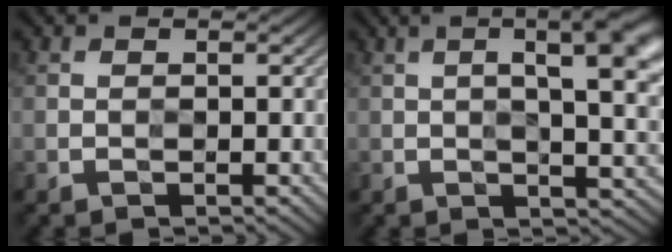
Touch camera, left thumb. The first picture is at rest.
{"total": 10.8, "force": [3.2, 3.4, 9.7], "torque": [-0.105, 0.032, 0.032]}